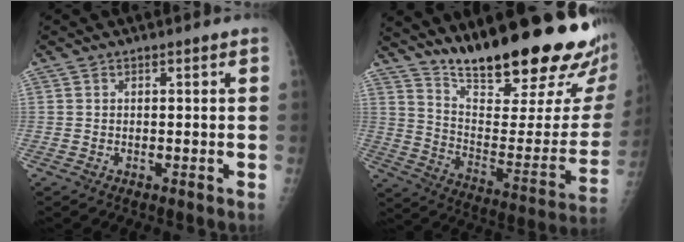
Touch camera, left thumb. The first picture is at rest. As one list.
[{"total": 30.7, "force": [22.6, 6.7, 19.6], "torque": [-0.267, -0.121, 0.333]}]